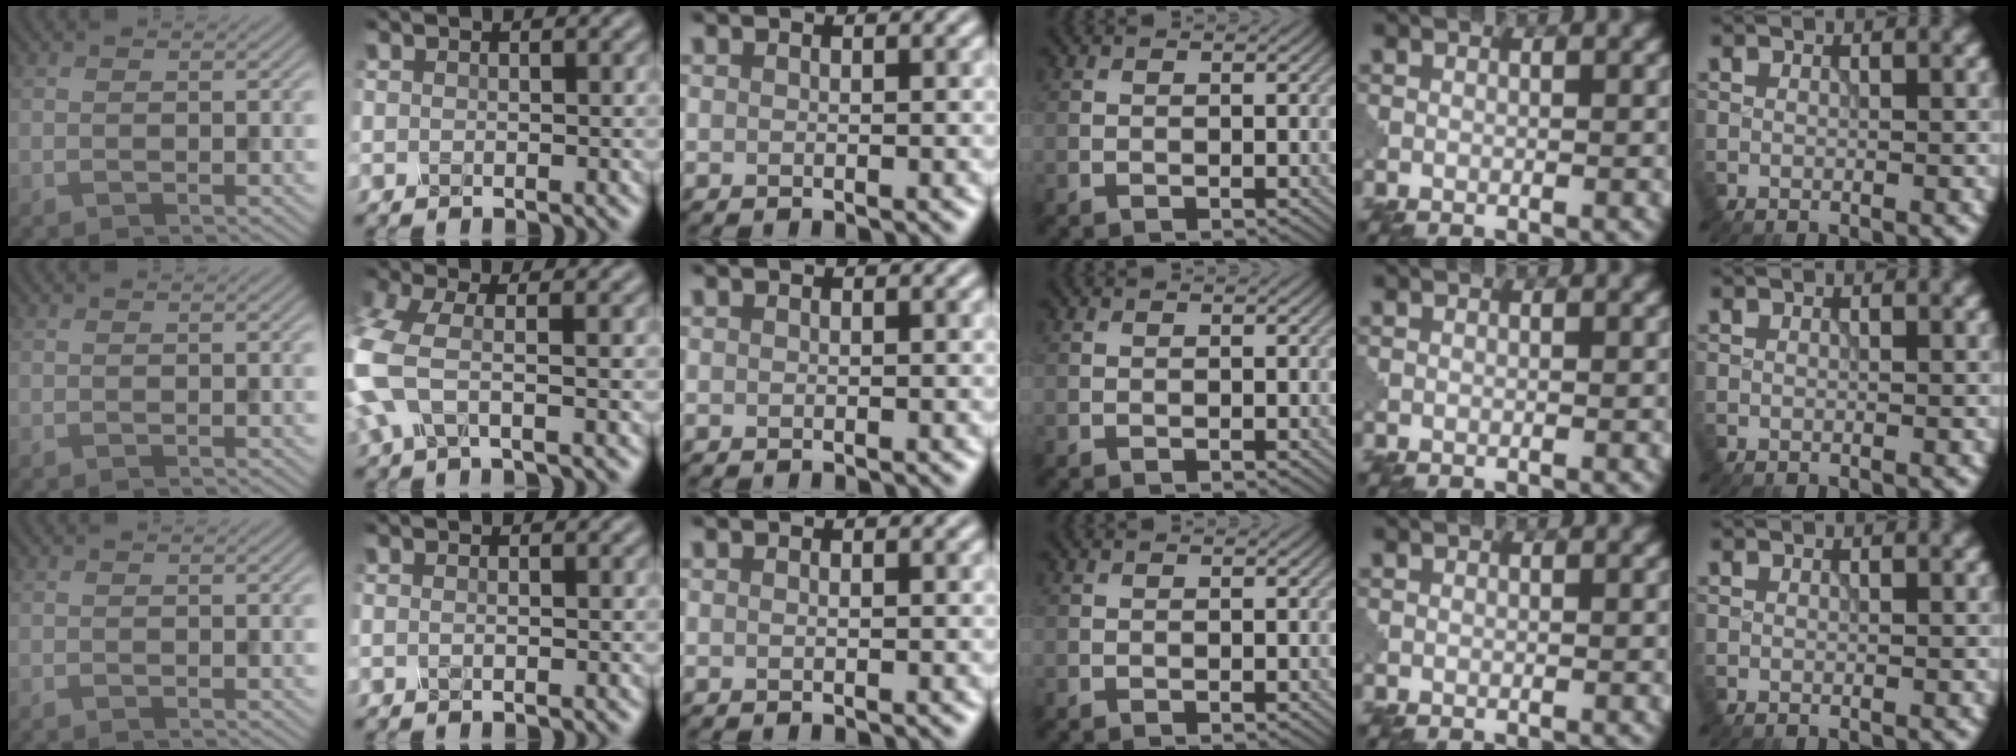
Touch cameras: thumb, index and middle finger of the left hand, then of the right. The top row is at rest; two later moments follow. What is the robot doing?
{"motion": "squeeze", "object": "clothespin"}